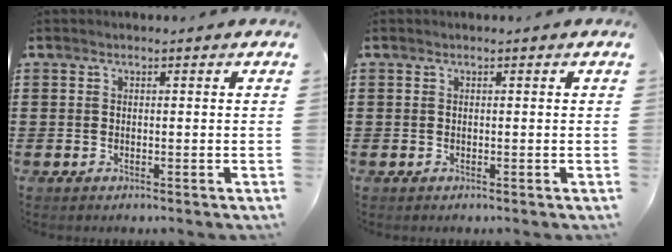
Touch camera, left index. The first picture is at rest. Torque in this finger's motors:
{"motor_torque": [0.00, 0.00, 0.00, 0.00]}